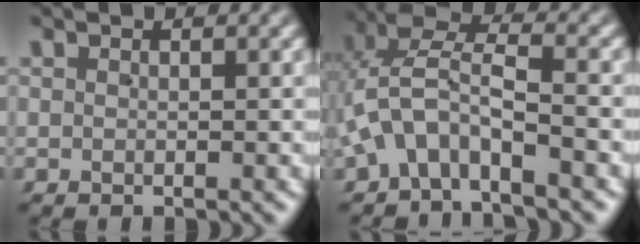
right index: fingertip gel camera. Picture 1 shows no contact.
{"total": 5.3, "force": [0.2, 4.0, 3.5], "torque": [-0.075, -0.003, -0.003]}